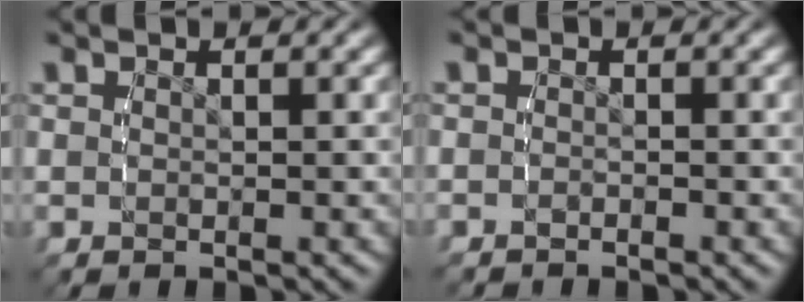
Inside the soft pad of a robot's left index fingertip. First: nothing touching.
{"total": 0.9, "force": [-0.8, 0.3, -0.3], "torque": [-0.001, -0.009, -0.010]}